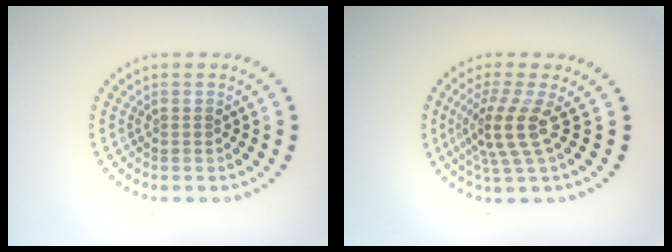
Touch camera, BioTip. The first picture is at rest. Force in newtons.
{"total": 3.7, "press": 2.7, "slide": 2.5}